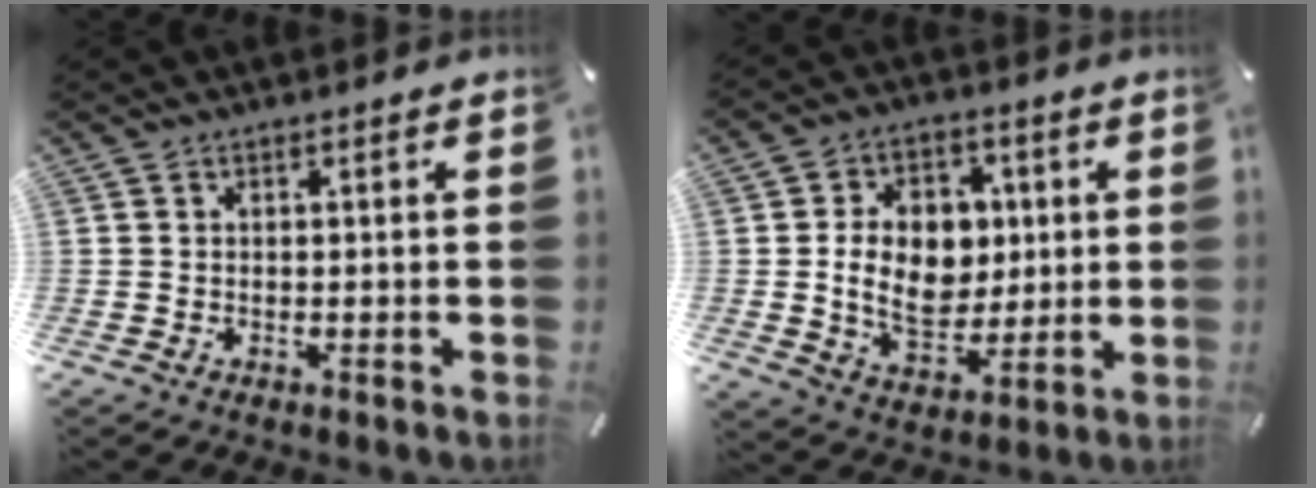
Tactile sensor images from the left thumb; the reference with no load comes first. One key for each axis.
{"total": 14.0, "fx": 0.8, "fy": 10.8, "fz": 8.9, "tx": -0.161, "ty": 0.011, "tz": 0.014}